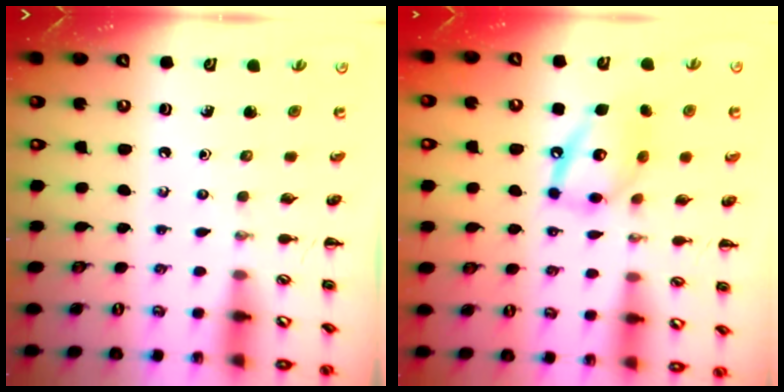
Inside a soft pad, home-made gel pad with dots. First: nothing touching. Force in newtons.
{"total": 13.8, "press": 13.7, "slide": 1.9}